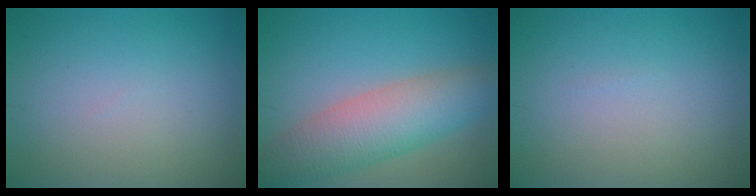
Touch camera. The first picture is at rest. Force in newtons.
{"total": 7.0, "press": 7.0, "slide": 0.4}
{"total": 0.0}